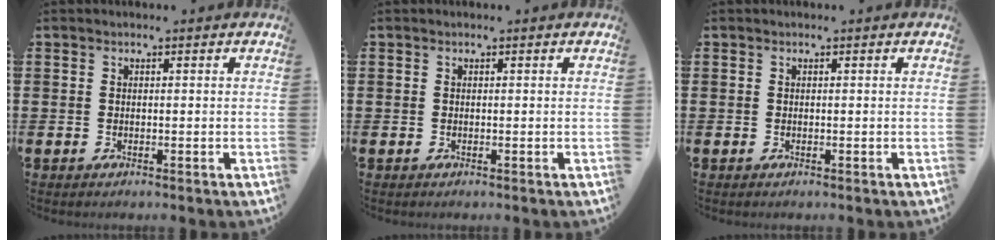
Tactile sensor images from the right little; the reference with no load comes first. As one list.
[{"total": 0.0}, {"total": 0.0}]